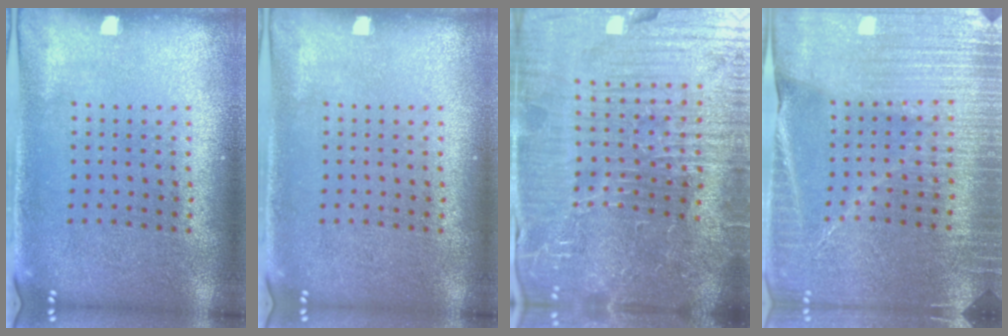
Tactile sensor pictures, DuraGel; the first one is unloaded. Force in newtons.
{"total": 0.0}
{"total": 7.4, "press": 6.6, "slide": 3.3}
{"total": 4.3, "press": 4.0, "slide": 1.5}